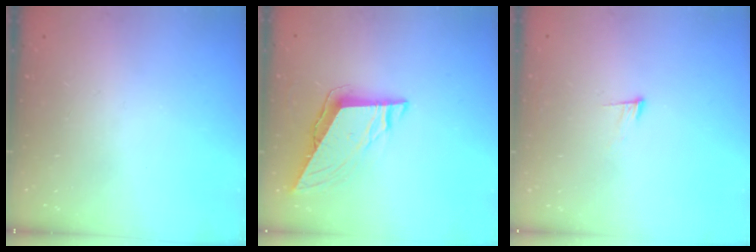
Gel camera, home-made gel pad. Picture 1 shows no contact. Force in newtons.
{"total": 8.3, "press": 8.2, "slide": 1.5}
{"total": 8.9, "press": 8.8, "slide": 1.6}